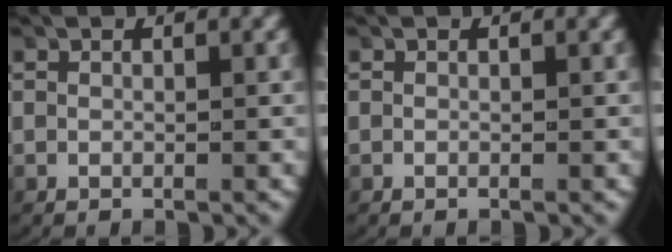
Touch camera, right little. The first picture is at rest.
{"total": 0.0}